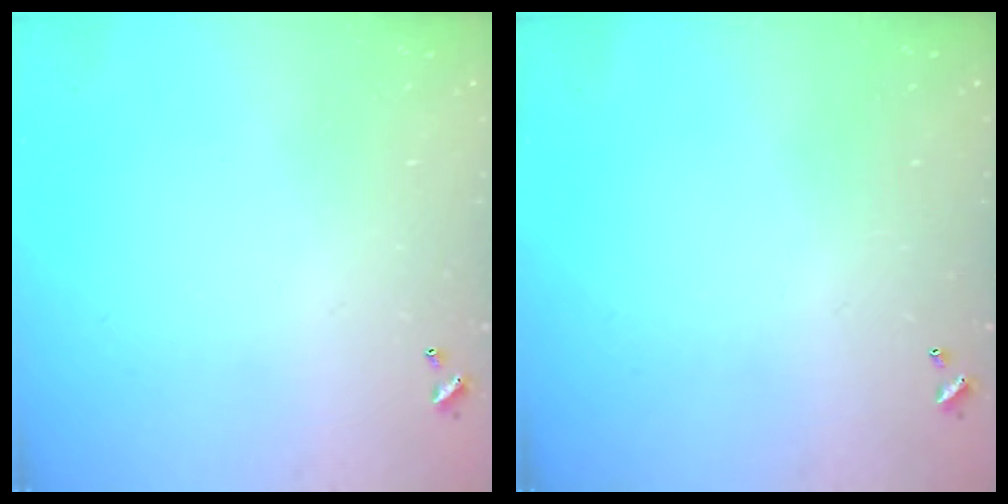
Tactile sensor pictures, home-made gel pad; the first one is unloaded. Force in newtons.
{"total": 0.0}